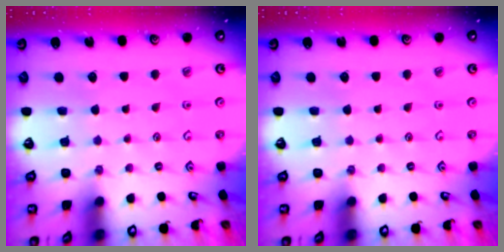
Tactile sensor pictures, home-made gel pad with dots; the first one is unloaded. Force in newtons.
{"total": 0.0}